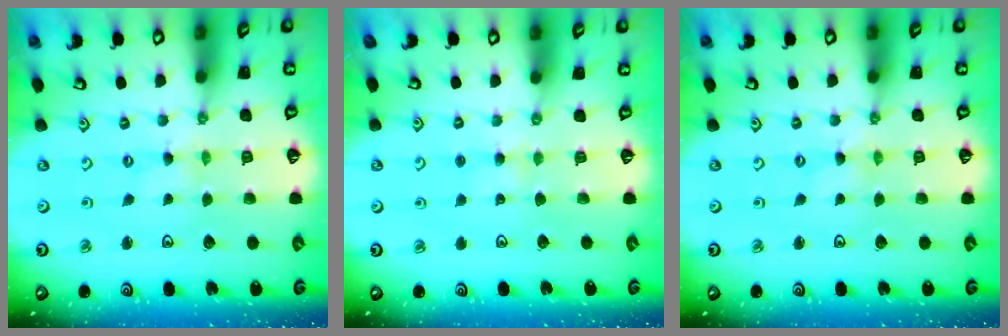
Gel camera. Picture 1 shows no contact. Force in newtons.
{"total": 2.9, "press": 2.9, "slide": 0.4}
{"total": 0.0}